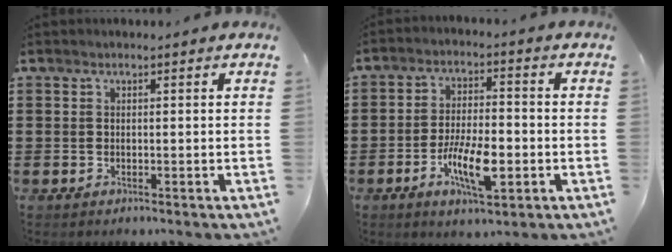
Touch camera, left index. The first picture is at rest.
{"total": 8.9, "force": [-2.9, 3.2, 7.8], "torque": [-0.152, -0.004, -0.050]}